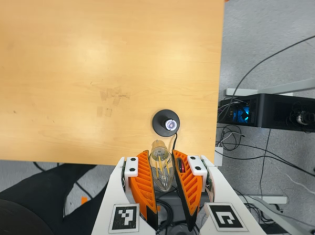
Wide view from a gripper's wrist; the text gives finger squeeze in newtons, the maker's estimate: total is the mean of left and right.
{"total": 11.3, "left": 12.6, "right": 10.0}